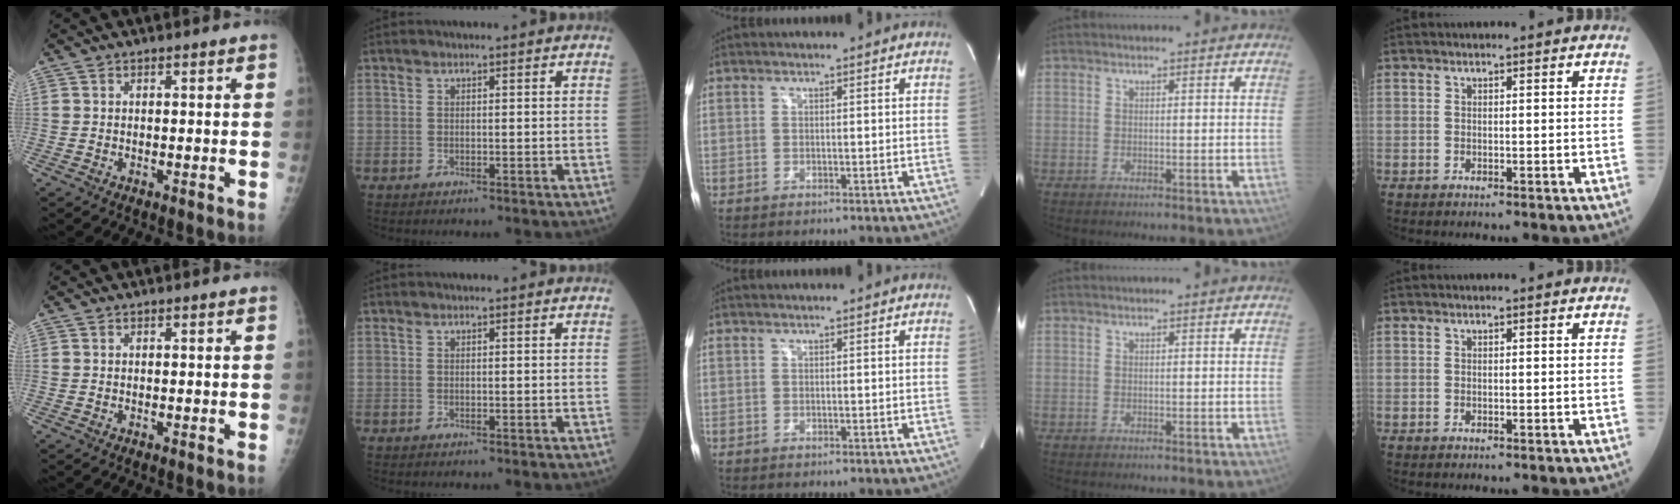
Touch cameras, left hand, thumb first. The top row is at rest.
{}